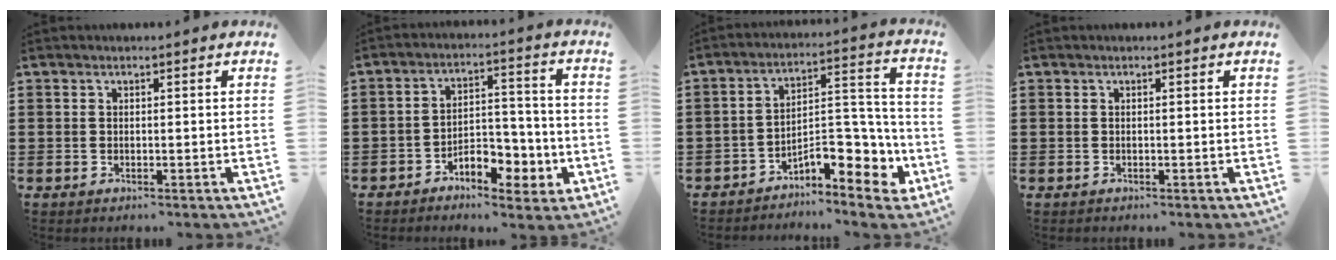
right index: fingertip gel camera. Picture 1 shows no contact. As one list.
[{"total": 7.0, "force": [-3.8, 3.8, 4.5], "torque": [-0.064, 0.019, -0.071]}, {"total": 10.1, "force": [-5.9, 4.5, 6.9], "torque": [-0.092, 0.006, -0.103]}, {"total": 0.0}]